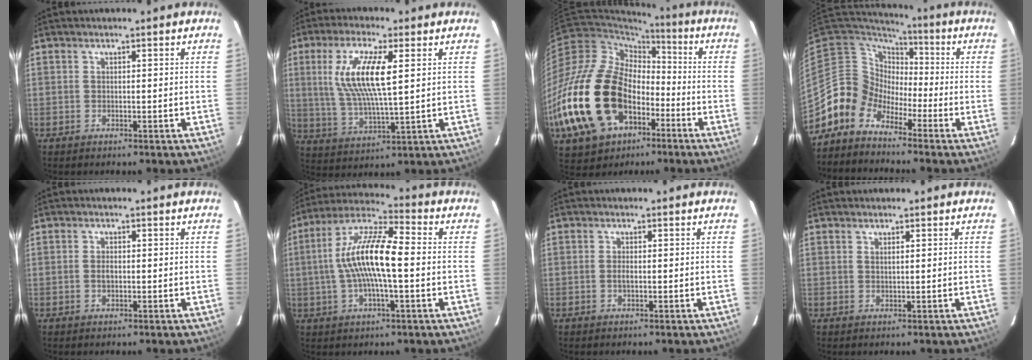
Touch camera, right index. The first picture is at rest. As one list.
[{"total": 12.8, "force": [3.2, 3.1, 12.0], "torque": [-0.237, 0.000, 0.069]}, {"total": 29.1, "force": [-10.3, 19.3, 19.1], "torque": [-0.425, -0.012, -0.168]}, {"total": 7.2, "force": [-4.3, 5.8, -0.6], "torque": [0.000, 0.046, -0.111]}, {"total": 1.6, "force": [-0.2, 0.9, 1.2], "torque": [-0.025, 0.002, -0.005]}, {"total": 14.3, "force": [-0.4, 3.6, 13.8], "torque": [-0.266, 0.015, -0.019]}, {"total": 1.0, "force": [-0.2, 0.3, 0.9], "torque": [-0.018, -0.001, -0.004]}, {"total": 0.7, "force": [0.5, 0.0, 0.5], "torque": [-0.010, 0.001, 0.009]}]